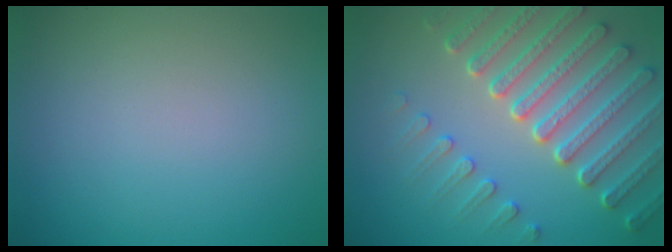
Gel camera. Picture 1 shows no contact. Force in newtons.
{"total": 7.2, "press": 5.6, "slide": 4.6}